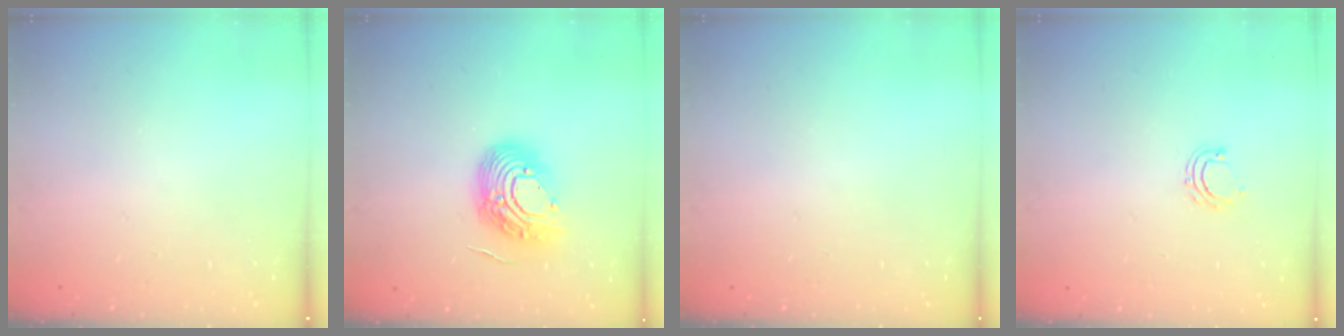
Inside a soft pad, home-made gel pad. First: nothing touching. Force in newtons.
{"total": 14.5, "press": 14.5, "slide": 1.5}
{"total": 0.0}
{"total": 5.3, "press": 5.2, "slide": 1.1}